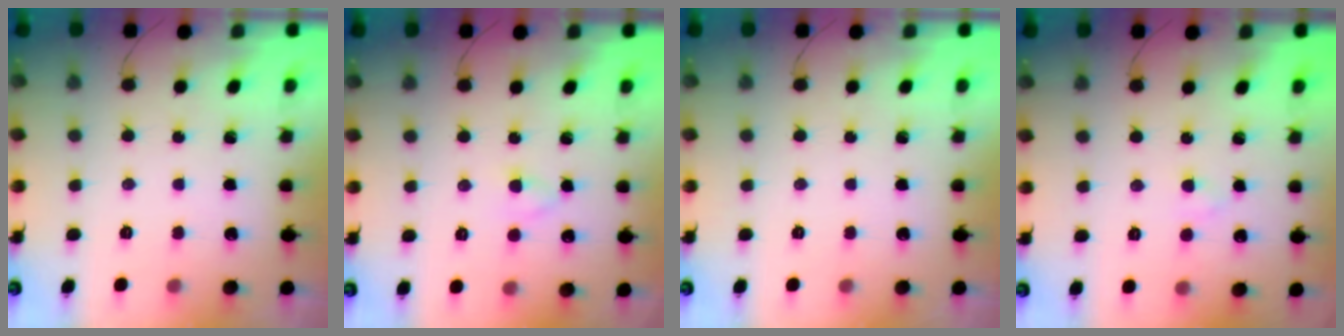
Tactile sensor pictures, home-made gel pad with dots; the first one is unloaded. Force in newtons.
{"total": 2.5, "press": 2.3, "slide": 1.0}
{"total": 0.0}
{"total": 1.9, "press": 1.7, "slide": 0.9}